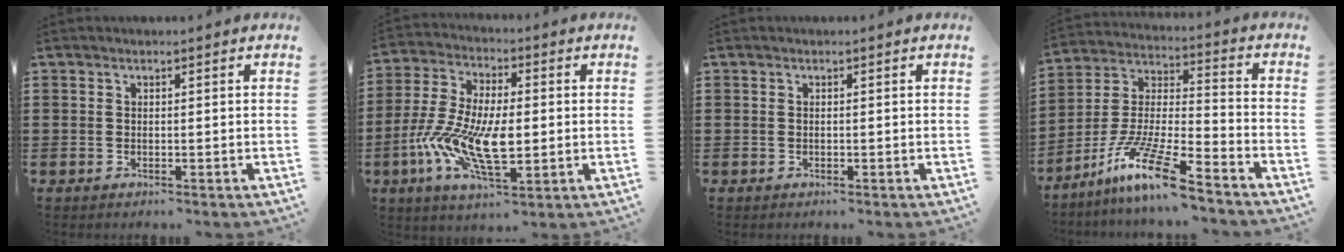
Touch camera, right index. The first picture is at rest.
{"total": 12.4, "force": [-2.4, 5.5, 10.9], "torque": [-0.251, -0.013, -0.047]}
{"total": 0.0}
{"total": 12.2, "force": [-9.5, 0.5, 7.7], "torque": [-0.164, 0.003, -0.191]}